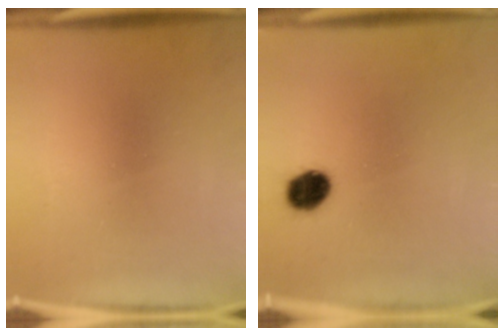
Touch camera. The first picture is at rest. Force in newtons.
{"total": 6.2}